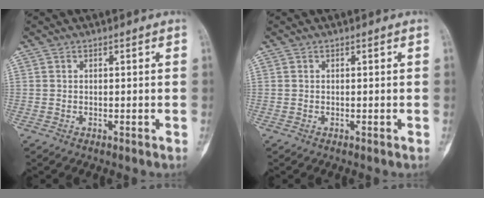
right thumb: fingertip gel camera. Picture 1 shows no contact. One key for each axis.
{"total": 0.0}